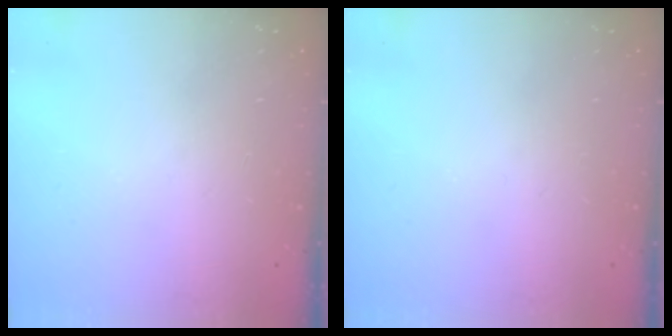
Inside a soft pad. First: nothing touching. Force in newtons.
{"total": 0.0}